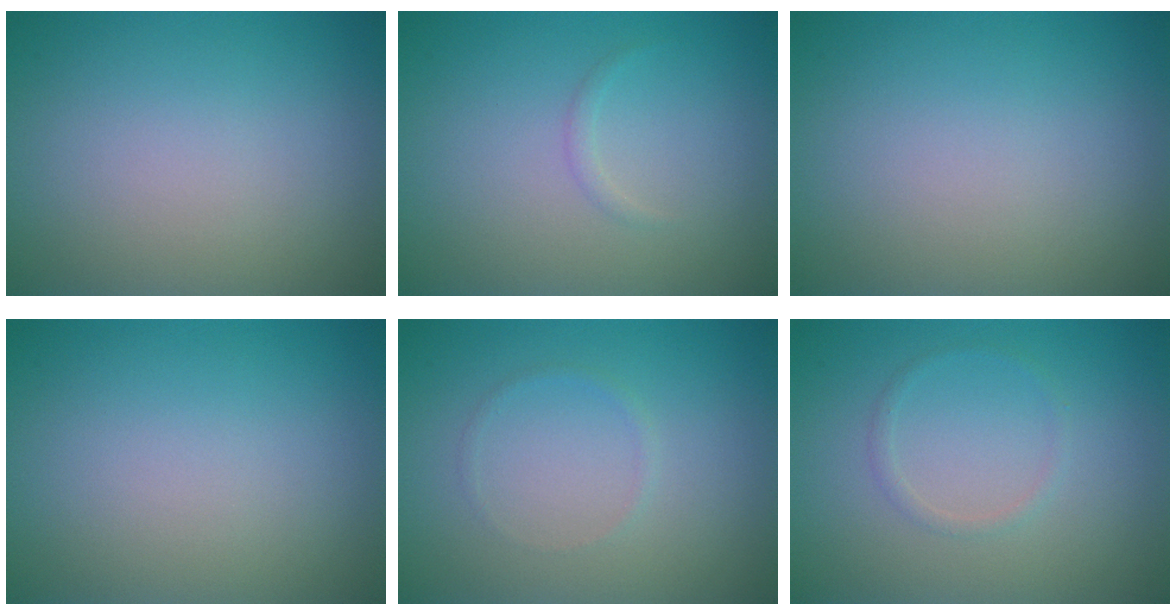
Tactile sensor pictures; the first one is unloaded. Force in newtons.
{"total": 0.6, "press": 0.6, "slide": 0.0}
{"total": 0.0}
{"total": 0.0}
{"total": 0.6, "press": 0.6, "slide": 0.1}
{"total": 0.9, "press": 0.9, "slide": 0.1}